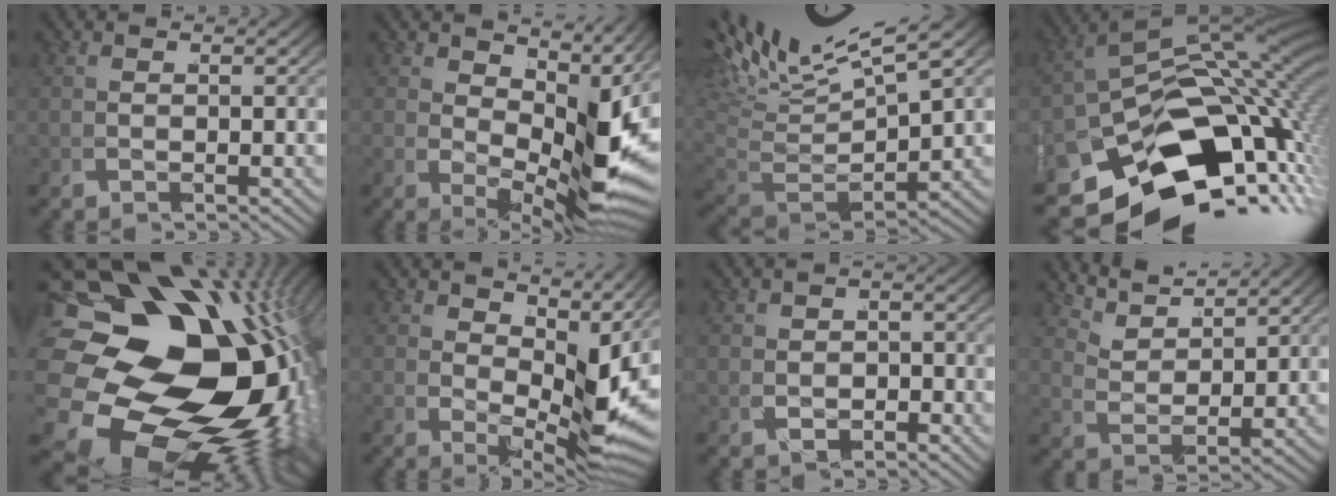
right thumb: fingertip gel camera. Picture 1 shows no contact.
{"total": 9.3, "force": [0.3, 4.1, 8.3], "torque": [-0.128, -0.024, 0.023]}
{"total": 8.3, "force": [2.0, 4.8, 6.5], "torque": [-0.122, -0.012, 0.035]}
{"total": 21.8, "force": [-7.9, 12.9, 15.7], "torque": [-0.260, -0.054, -0.102]}
{"total": 32.7, "force": [-6.0, 22.4, 23.0], "torque": [-0.387, -0.085, -0.072]}
{"total": 7.7, "force": [0.8, 3.5, 6.9], "torque": [-0.104, -0.019, 0.029]}
{"total": 1.9, "force": [-1.5, 1.3, -0.3], "torque": [-0.014, -0.005, -0.023]}
{"total": 3.3, "force": [3.1, 0.8, 1.0], "torque": [-0.027, 0.009, 0.053]}